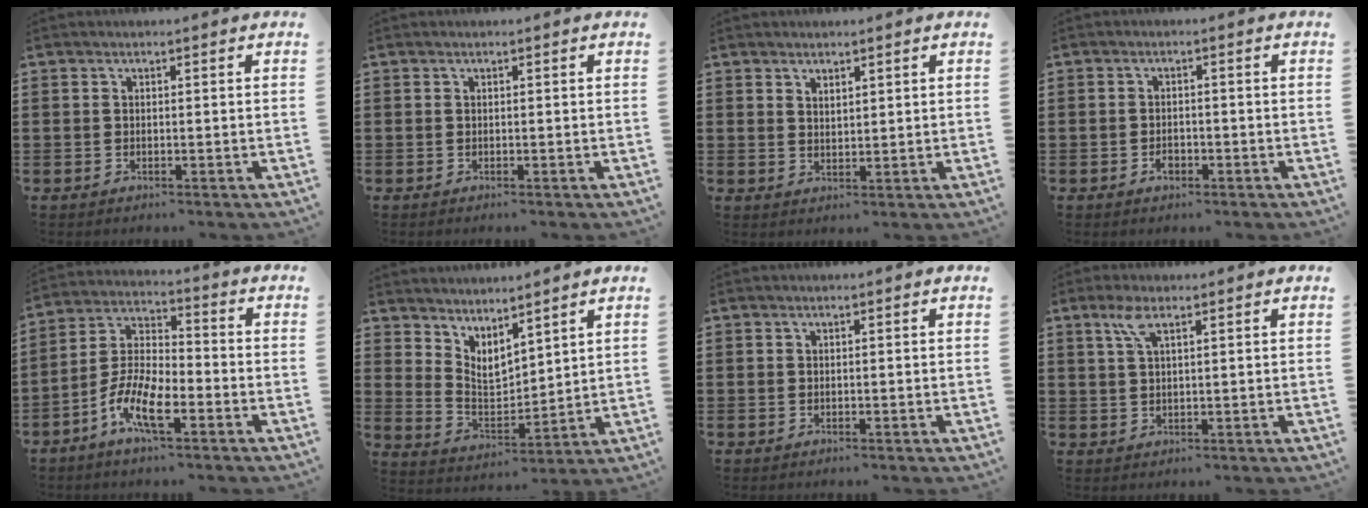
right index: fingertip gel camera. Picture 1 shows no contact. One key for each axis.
{"total": 0.0}
{"total": 1.6, "fx": 1.5, "fy": 0.5, "fz": 0.1, "tx": -0.004, "ty": 0.002, "tz": 0.029}
{"total": 1.5, "fx": -0.9, "fy": 1.0, "fz": 0.6, "tx": -0.014, "ty": -0.001, "tz": -0.018}
{"total": 8.5, "fx": -4.8, "fy": 2.9, "fz": 6.4, "tx": -0.159, "ty": -0.006, "tz": -0.099}
{"total": 4.1, "fx": 3.7, "fy": 1.5, "fz": 0.9, "tx": -0.037, "ty": -0.023, "tz": 0.069}
{"total": 0.0}
{"total": 3.5, "fx": 1.9, "fy": 1.0, "fz": 2.8, "tx": -0.061, "ty": 0.006, "tz": 0.032}